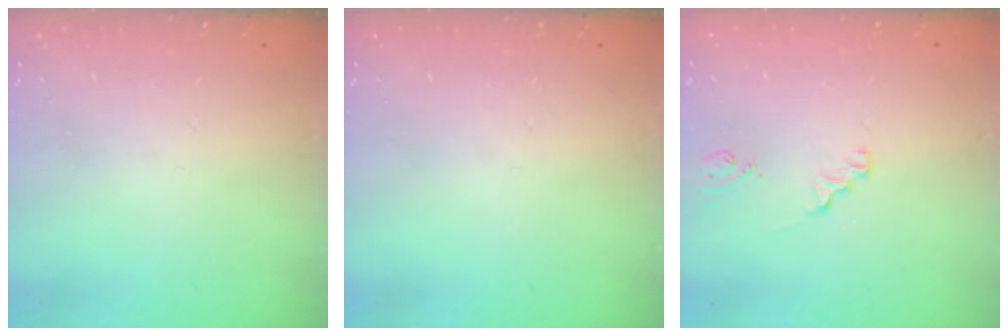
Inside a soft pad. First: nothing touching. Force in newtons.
{"total": 0.0}
{"total": 1.4, "press": 1.4, "slide": 0.1}